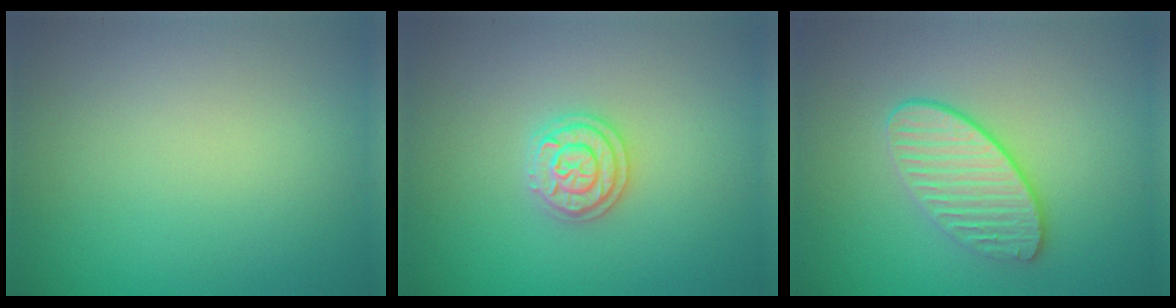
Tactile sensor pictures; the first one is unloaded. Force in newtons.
{"total": 2.3, "press": 2.3, "slide": 0.5}
{"total": 3.5, "press": 3.2, "slide": 1.4}